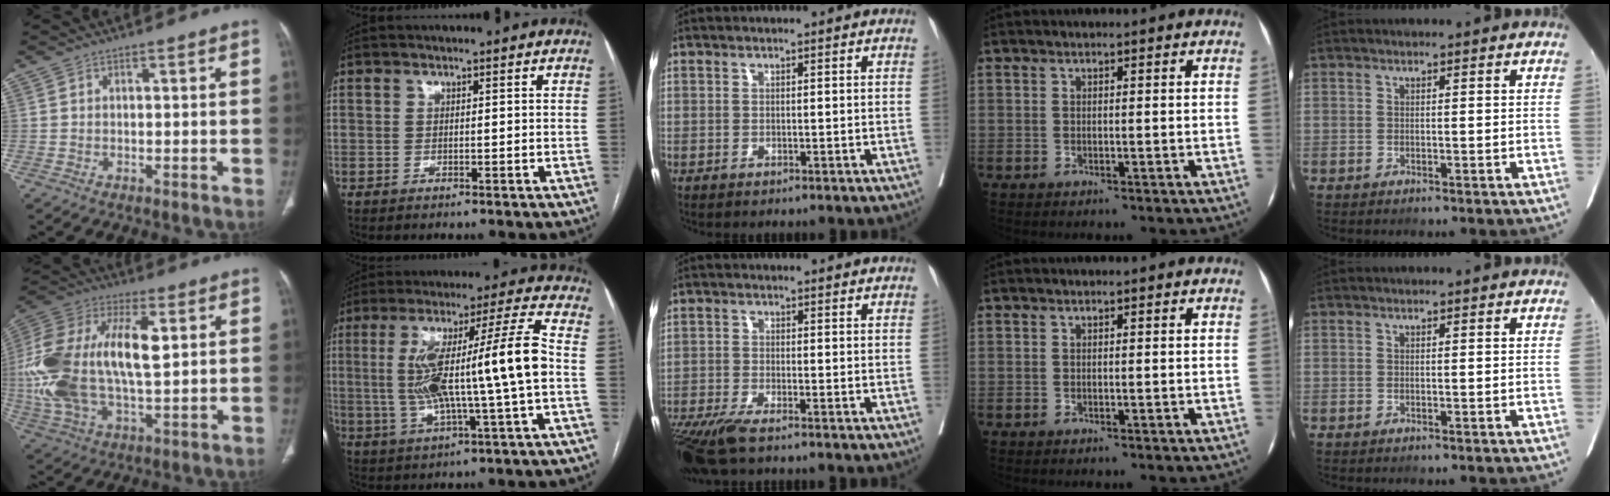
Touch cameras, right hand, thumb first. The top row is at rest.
{"thumb": {"total": 22.5, "force": [2.4, 11.2, 19.4], "torque": [-0.418, 0.010, 0.041]}, "index": {"total": 16.4, "force": [-0.2, -0.1, 16.4], "torque": [-0.298, 0.022, -0.004]}, "middle": {"total": 7.5, "force": [-5.6, 1.0, 4.8], "torque": [-0.085, -0.018, -0.102]}}